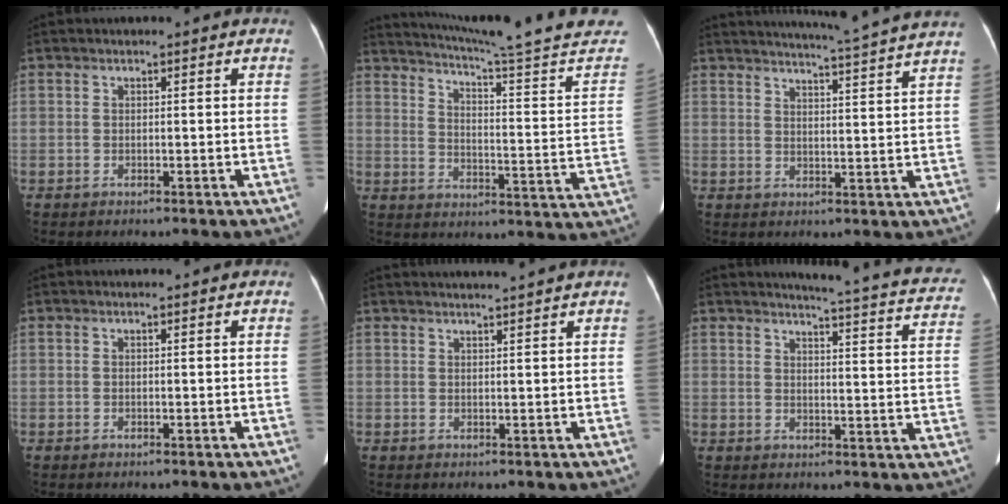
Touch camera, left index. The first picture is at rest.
{"total": 24.6, "force": [22.5, -2.0, 9.8], "torque": [-0.157, -0.099, 0.282]}
{"total": 14.5, "force": [13.4, -2.1, 5.2], "torque": [-0.093, -0.038, 0.161]}
{"total": 0.5, "force": [0.5, 0.0, 0.2], "torque": [-0.002, 0.004, 0.008]}
{"total": 5.0, "force": [4.6, -1.1, 1.6], "torque": [-0.019, 0.015, 0.058]}
{"total": 18.6, "force": [17.1, 1.6, 7.1], "torque": [-0.083, -0.067, 0.172]}